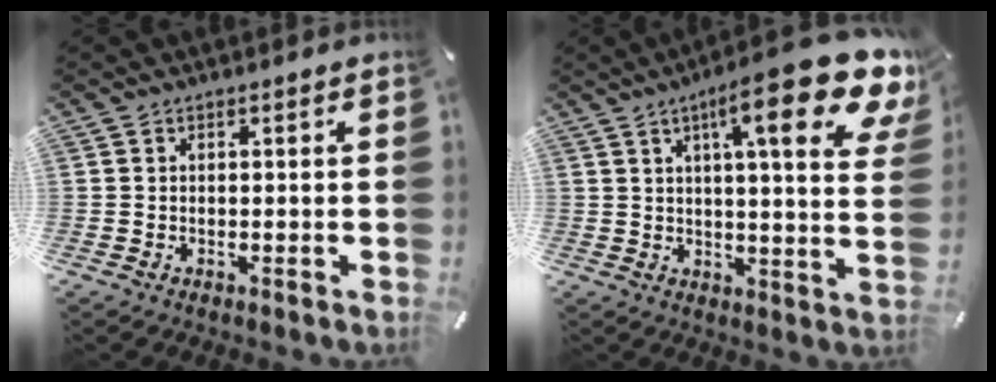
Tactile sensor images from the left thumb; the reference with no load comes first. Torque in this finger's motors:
{"motor_torque": [2.51, 2.50, 1.83, -0.93, 0.24]}